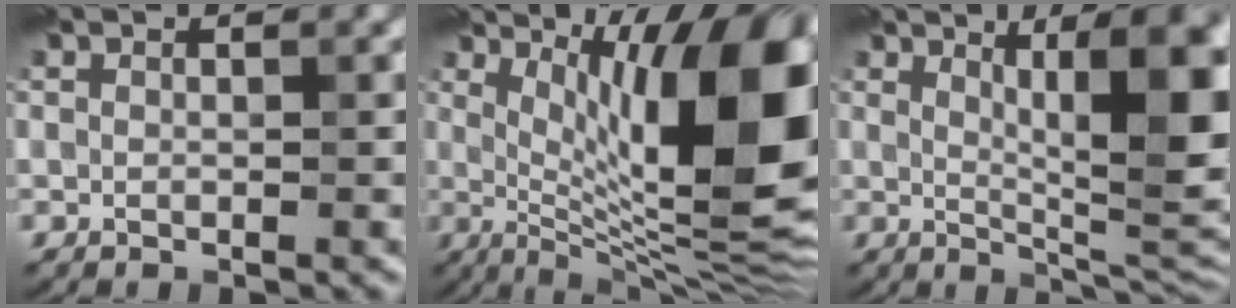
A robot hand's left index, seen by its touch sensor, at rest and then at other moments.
{"total": 15.8, "force": [3.1, 4.2, 14.9], "torque": [-0.189, 0.008, 0.055]}
{"total": 11.8, "force": [3.3, 3.3, 10.9], "torque": [-0.124, 0.005, 0.055]}